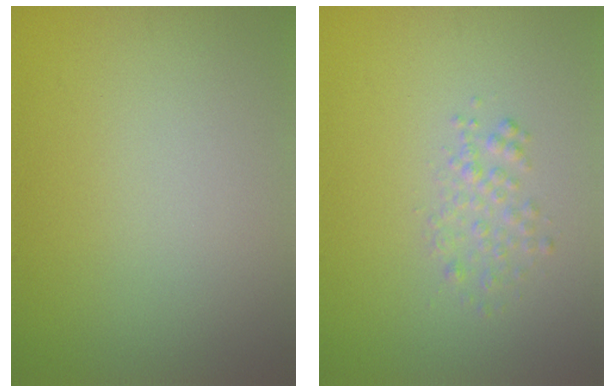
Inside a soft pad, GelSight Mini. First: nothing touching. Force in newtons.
{"total": 1.6, "press": 1.6, "slide": 0.1}